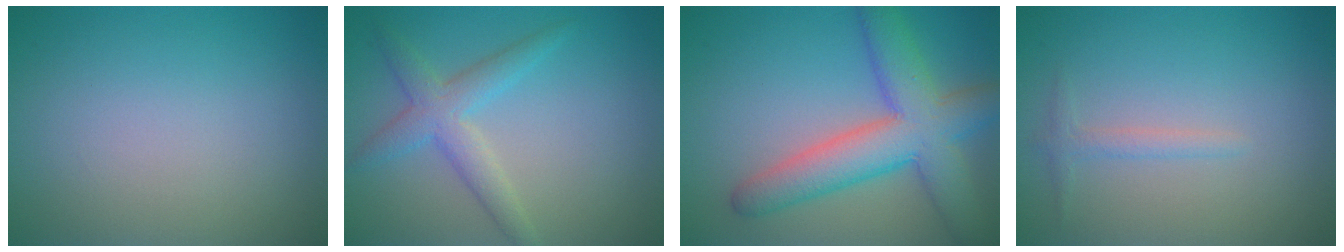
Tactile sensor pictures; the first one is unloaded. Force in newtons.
{"total": 3.4, "press": 3.4, "slide": 0.1}
{"total": 7.8, "press": 7.8, "slide": 0.3}
{"total": 1.1, "press": 1.1, "slide": 0.1}